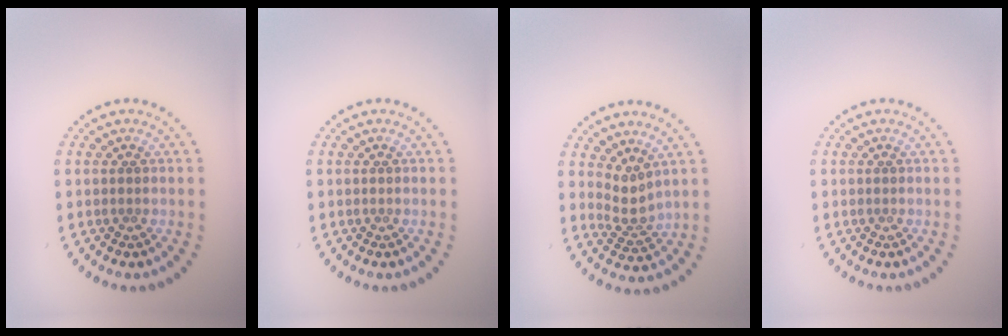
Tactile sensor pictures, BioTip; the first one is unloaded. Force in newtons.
{"total": 0.0}
{"total": 2.3, "press": 1.5, "slide": 1.7}
{"total": 0.0}